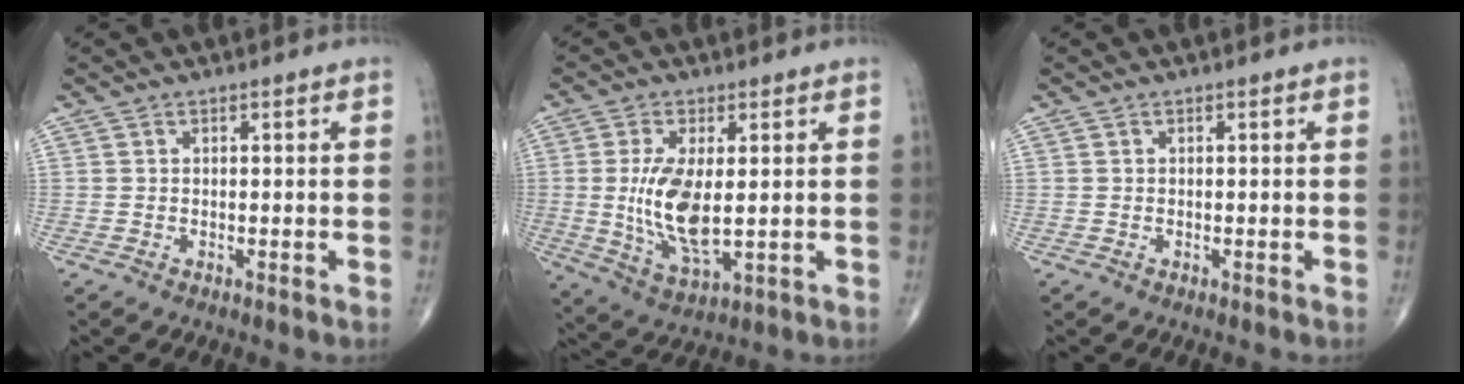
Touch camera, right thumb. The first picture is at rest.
{"total": 11.4, "force": [0.4, 4.7, 10.4], "torque": [-0.209, -0.021, 0.018]}
{"total": 0.0}